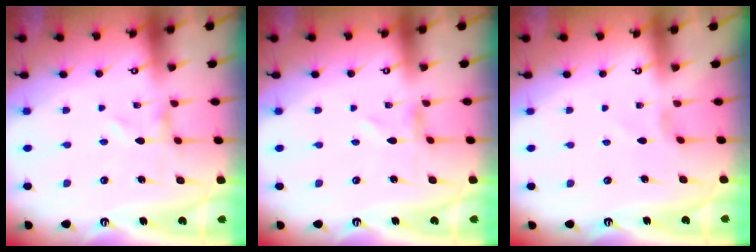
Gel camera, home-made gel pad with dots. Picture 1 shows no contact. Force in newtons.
{"total": 0.0}
{"total": 1.2, "press": 1.2, "slide": 0.3}